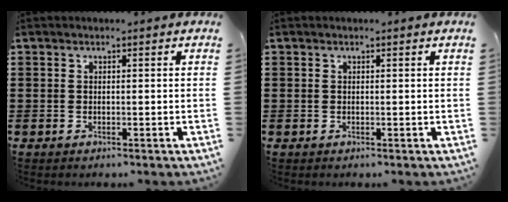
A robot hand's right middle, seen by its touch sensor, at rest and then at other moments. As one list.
[{"total": 0.0}]